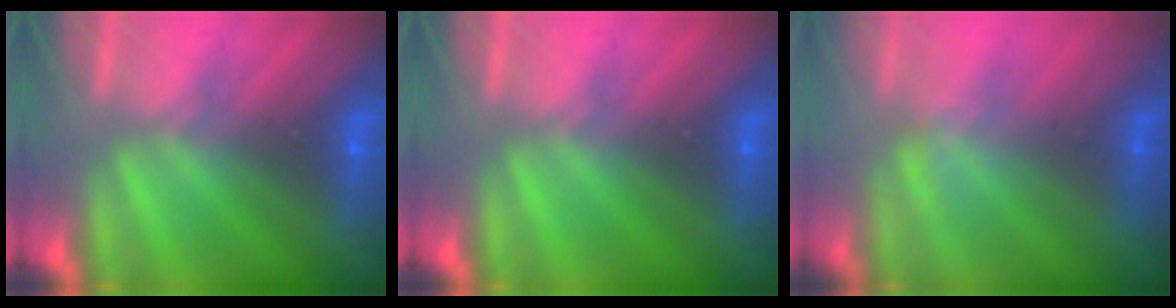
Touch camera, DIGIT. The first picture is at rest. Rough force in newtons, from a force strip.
{"total": 0.0}
{"total": 2.4}